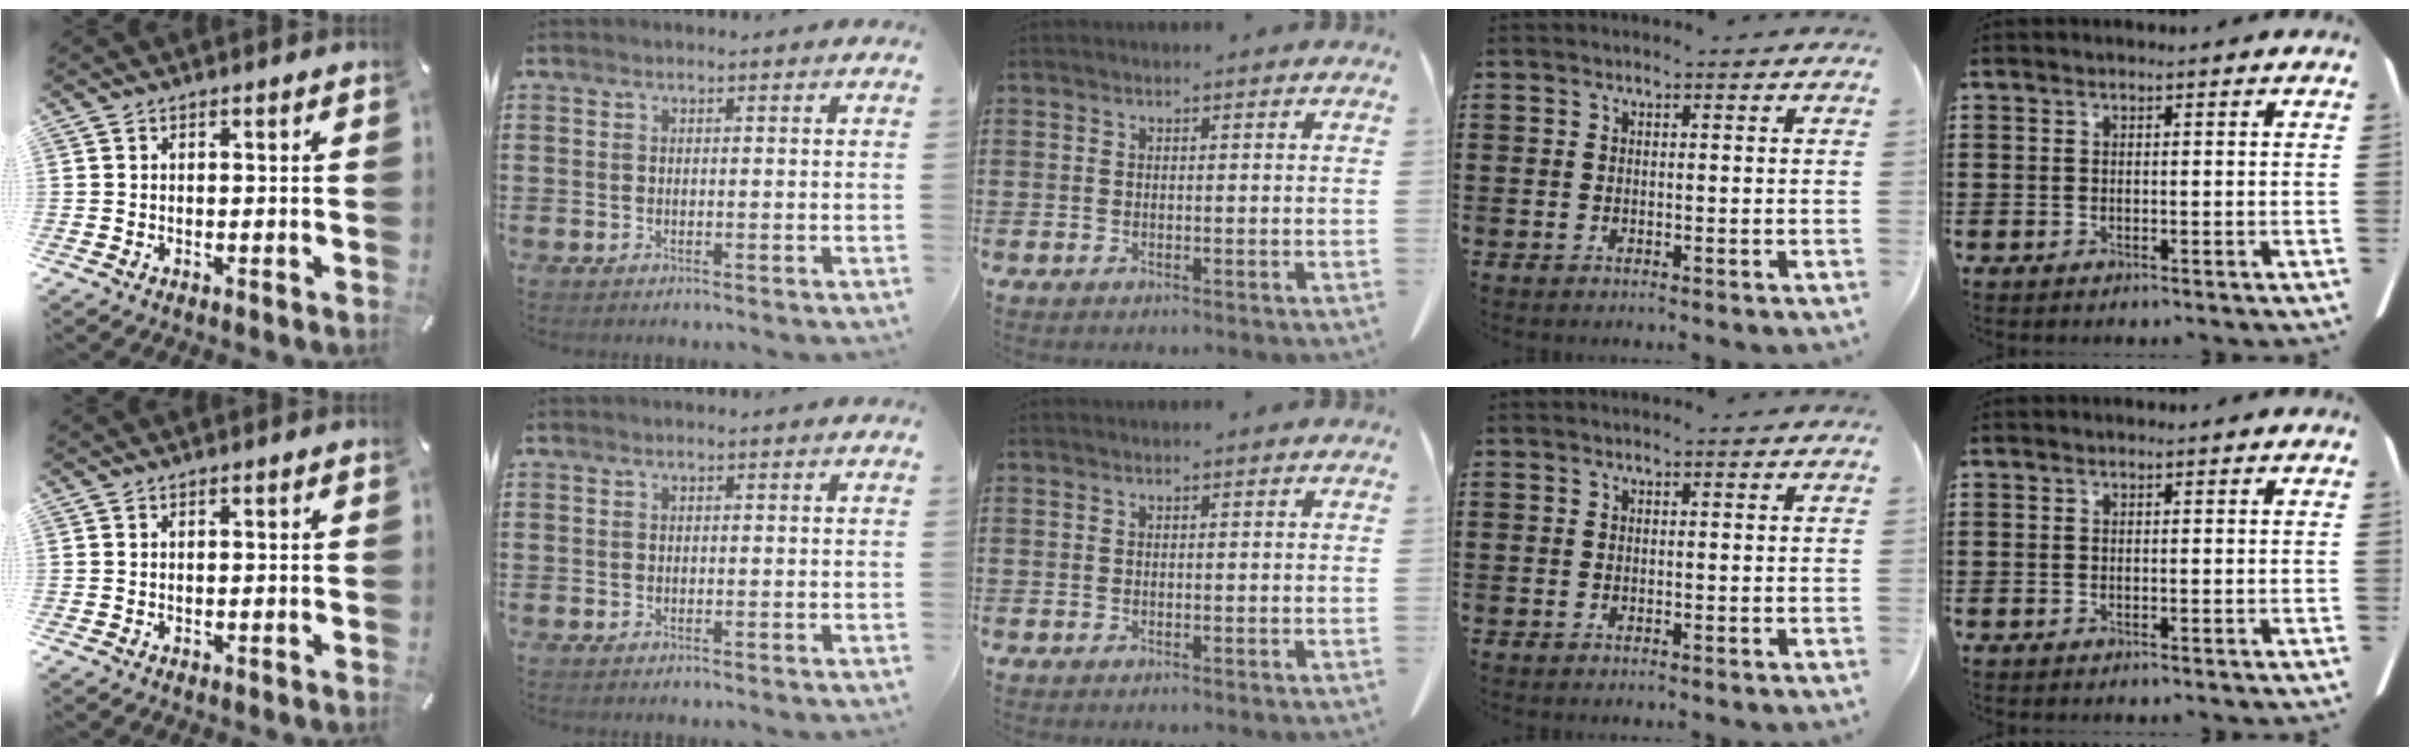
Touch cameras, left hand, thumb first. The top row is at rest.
{}